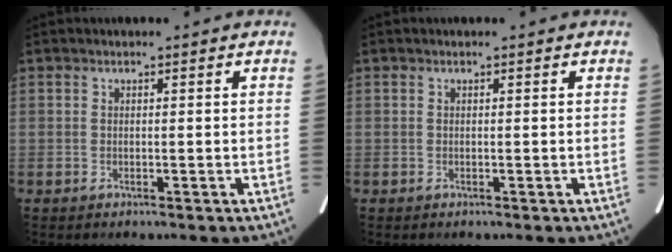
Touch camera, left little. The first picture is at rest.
{"total": 0.0}